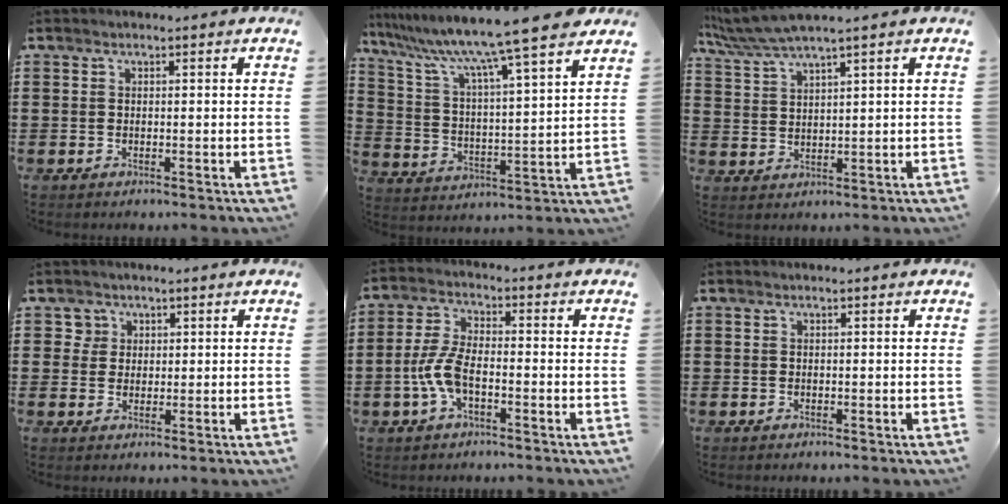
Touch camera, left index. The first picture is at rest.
{"total": 10.2, "force": [8.7, -1.3, 5.2], "torque": [-0.136, -0.063, 0.137]}
{"total": 4.9, "force": [4.0, -0.1, 2.9], "torque": [-0.068, -0.011, 0.071]}
{"total": 2.9, "force": [1.2, 2.6, 0.3], "torque": [-0.011, 0.005, 0.019]}
{"total": 6.3, "force": [-2.0, 2.6, 5.4], "torque": [-0.133, -0.006, -0.045]}
{"total": 0.0}